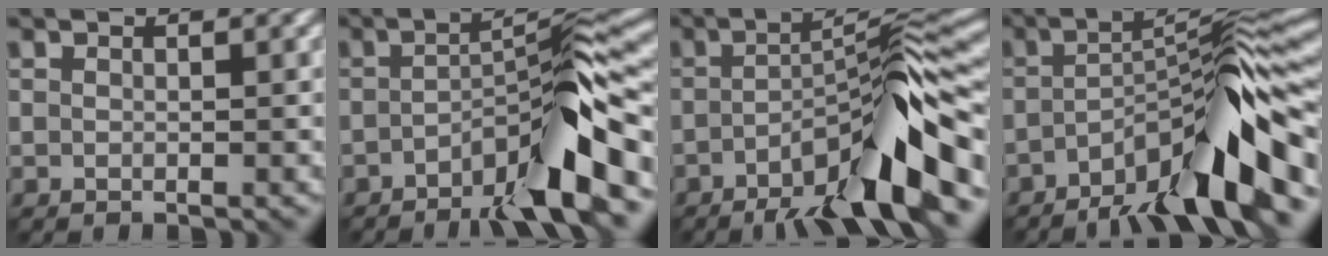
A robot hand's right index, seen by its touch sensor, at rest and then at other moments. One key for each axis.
{"total": 8.9, "fx": -4.7, "fy": 1.3, "fz": 7.5, "tx": -0.106, "ty": 0.019, "tz": -0.085}
{"total": 11.6, "fx": -5.8, "fy": 2.0, "fz": 9.9, "tx": -0.137, "ty": 0.020, "tz": -0.105}
{"total": 11.9, "fx": -6.4, "fy": 2.0, "fz": 9.9, "tx": -0.133, "ty": 0.025, "tz": -0.115}